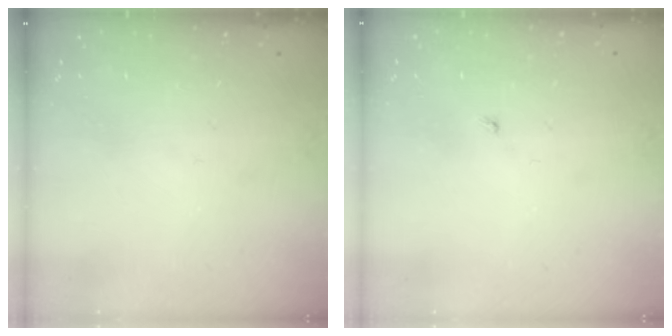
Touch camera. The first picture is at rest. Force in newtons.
{"total": 1.9, "press": 1.9, "slide": 0.3}